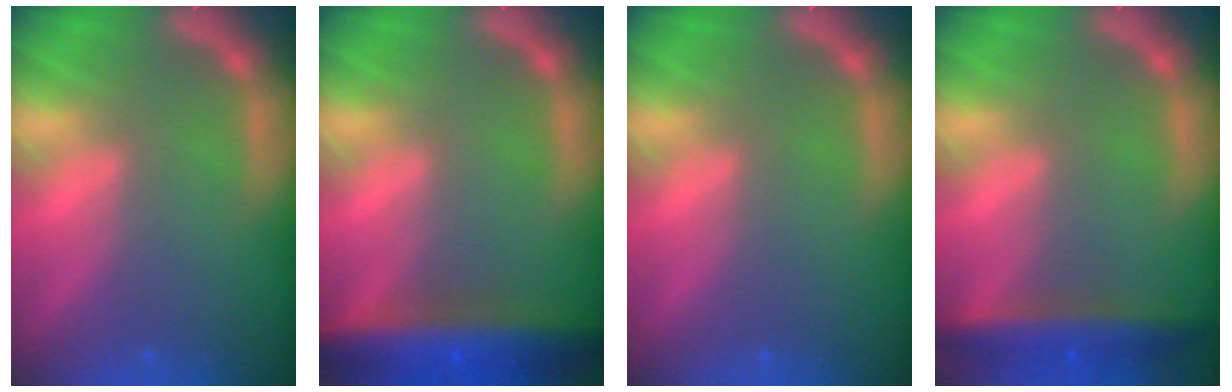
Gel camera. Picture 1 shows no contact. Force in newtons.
{"total": 9.0}
{"total": 0.0}
{"total": 5.0}